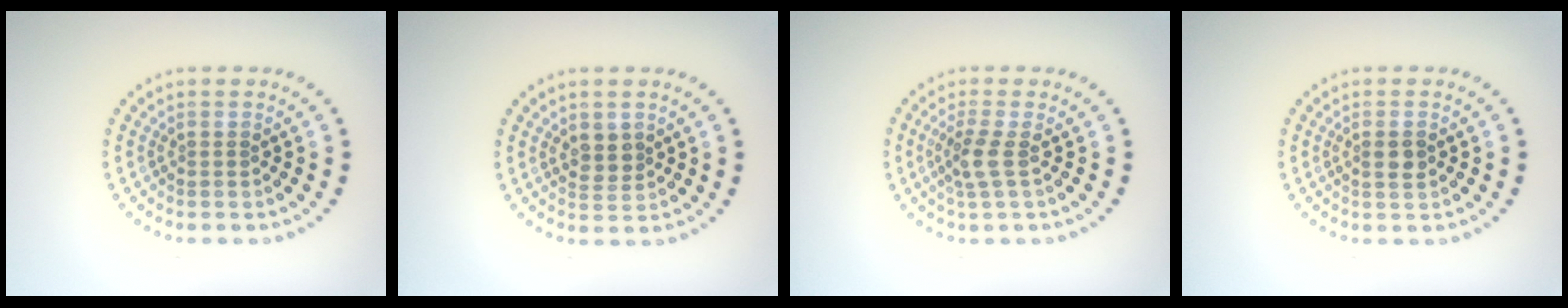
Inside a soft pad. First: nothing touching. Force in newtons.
{"total": 2.0, "press": 1.8, "slide": 0.8}
{"total": 2.1, "press": 1.7, "slide": 1.2}
{"total": 1.5, "press": 1.4, "slide": 0.5}